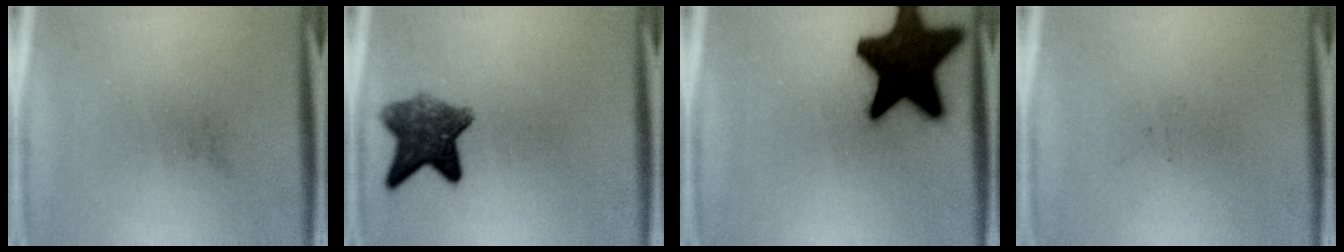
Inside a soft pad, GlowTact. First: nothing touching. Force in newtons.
{"total": 7.5}
{"total": 20.0}
{"total": 0.0}